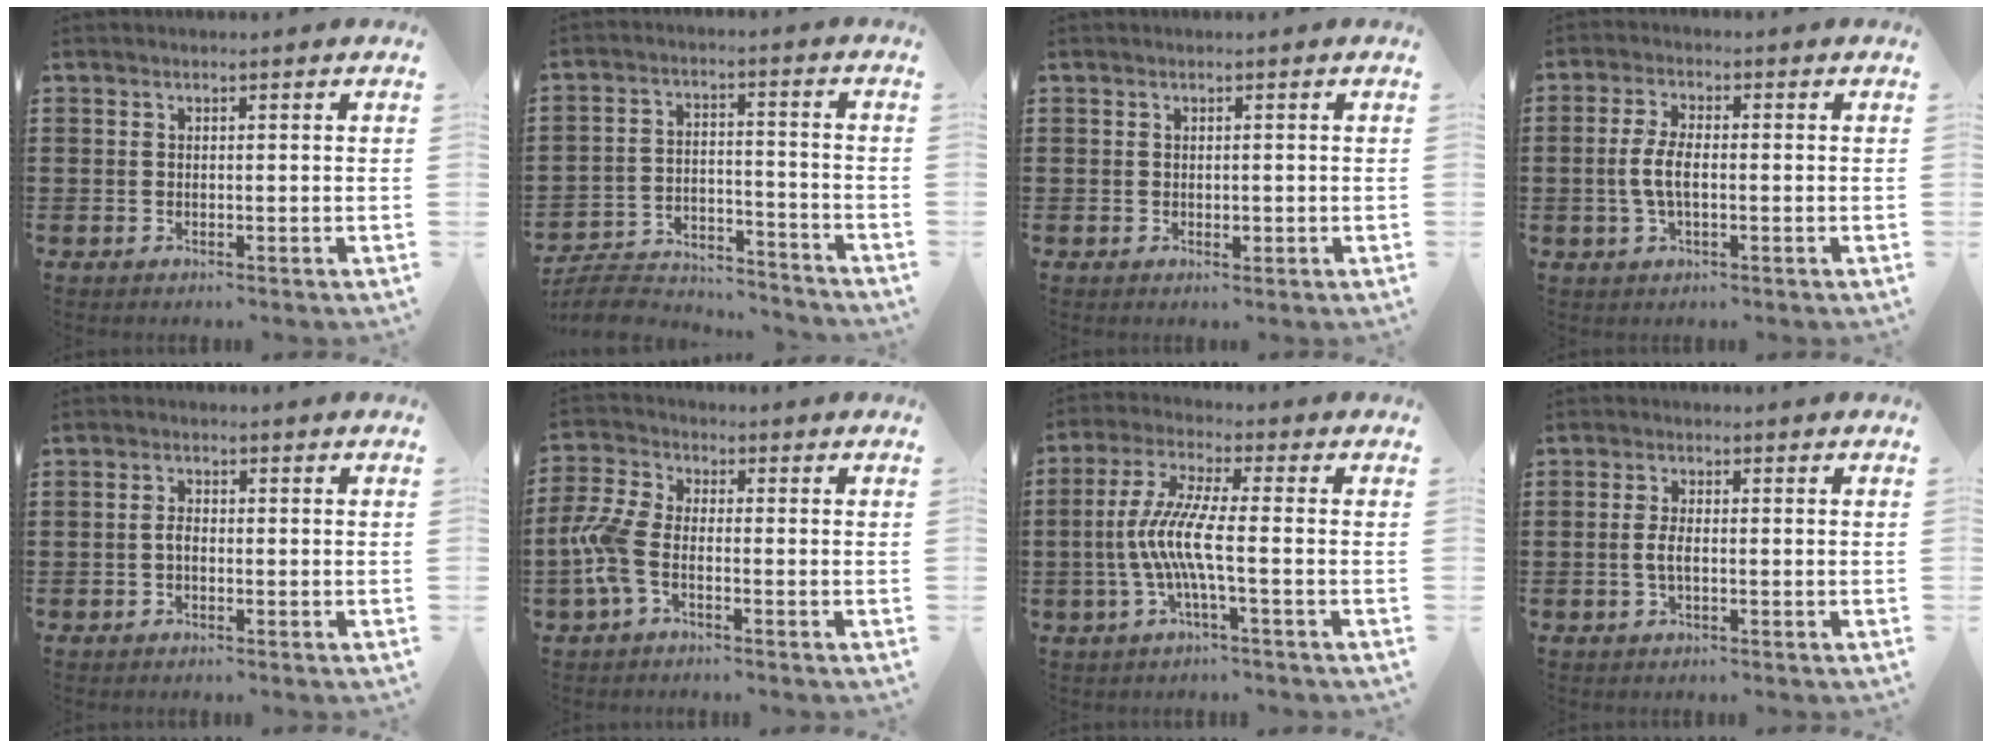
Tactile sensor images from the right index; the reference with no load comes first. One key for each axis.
{"total": 7.2, "fx": -6.8, "fy": 1.5, "fz": 1.7, "tx": -0.040, "ty": 0.015, "tz": -0.134}
{"total": 0.7, "fx": 0.2, "fy": 0.6, "fz": 0.4, "tx": -0.008, "ty": 0.003, "tz": 0.004}
{"total": 4.5, "fx": -0.5, "fy": 1.9, "fz": 4.1, "tx": -0.102, "ty": -0.004, "tz": -0.018}
{"total": 1.6, "fx": -0.4, "fy": 0.9, "fz": 1.3, "tx": -0.032, "ty": 0.000, "tz": -0.010}
{"total": 6.2, "fx": -2.2, "fy": 2.8, "fz": 5.0, "tx": -0.136, "ty": -0.007, "tz": -0.050}
{"total": 7.9, "fx": -1.8, "fy": 0.7, "fz": 7.7, "tx": -0.176, "ty": -0.017, "tz": -0.045}
{"total": 2.4, "fx": -0.3, "fy": 0.9, "fz": 2.2, "tx": -0.056, "ty": -0.004, "tz": -0.011}